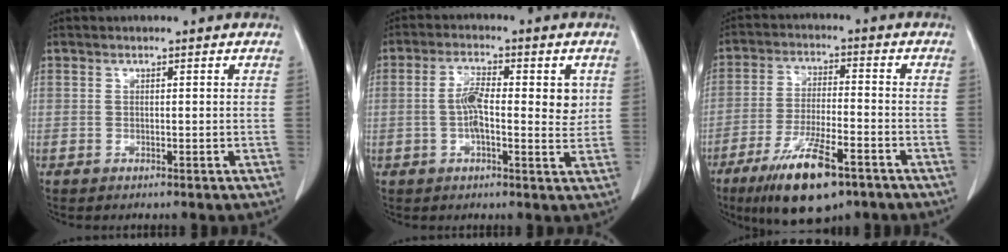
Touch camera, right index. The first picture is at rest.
{"total": 8.2, "force": [0.8, 2.7, 7.7], "torque": [-0.131, 0.008, 0.007]}
{"total": 12.8, "force": [-7.9, 3.1, 9.7], "torque": [-0.181, -0.020, -0.130]}